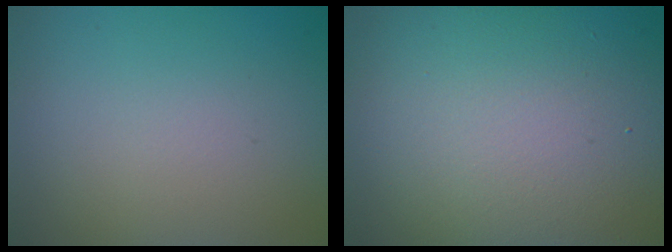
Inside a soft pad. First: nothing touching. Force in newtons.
{"total": 17.2, "press": 17.2, "slide": 1.0}